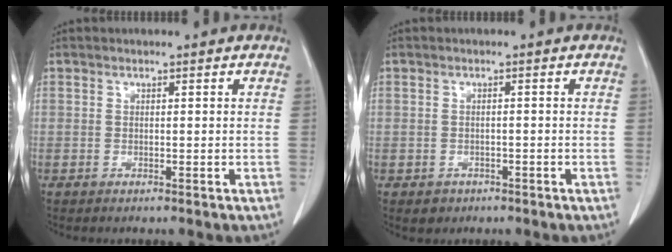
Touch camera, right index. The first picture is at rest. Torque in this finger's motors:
{"motor_torque": [-0.33, -0.25, -0.27, -0.11]}